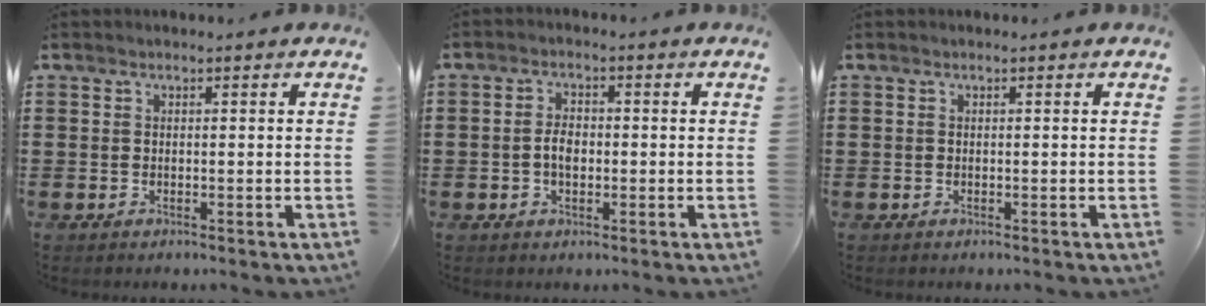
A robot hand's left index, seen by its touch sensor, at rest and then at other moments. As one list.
[{"total": 3.0, "force": [-0.3, 1.6, 2.5], "torque": [-0.055, 0.003, -0.008]}, {"total": 0.0}]